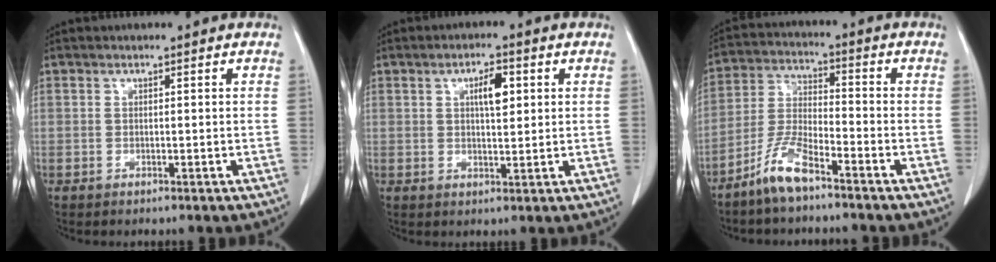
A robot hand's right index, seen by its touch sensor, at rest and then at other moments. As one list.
[{"total": 4.4, "force": [1.4, 1.3, 3.9], "torque": [-0.066, 0.004, 0.022]}, {"total": 7.7, "force": [-5.7, 1.3, 5.1], "torque": [-0.119, -0.012, -0.118]}]